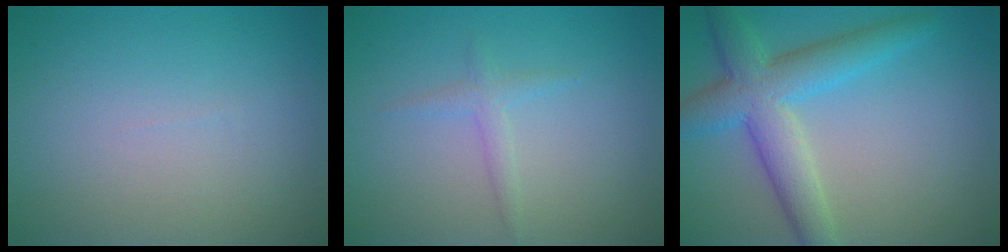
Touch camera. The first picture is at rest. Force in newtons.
{"total": 1.3, "press": 1.3, "slide": 0.1}
{"total": 6.1, "press": 6.1, "slide": 0.2}